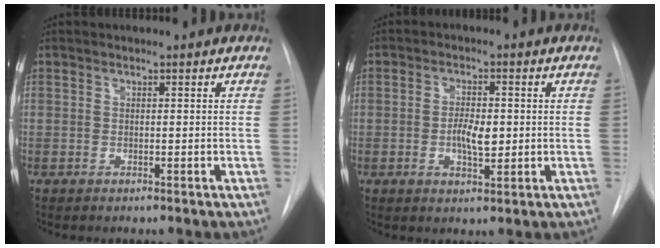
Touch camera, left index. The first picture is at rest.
{"total": 4.4, "force": [-0.4, 1.8, 4.0], "torque": [-0.071, -0.004, -0.006]}